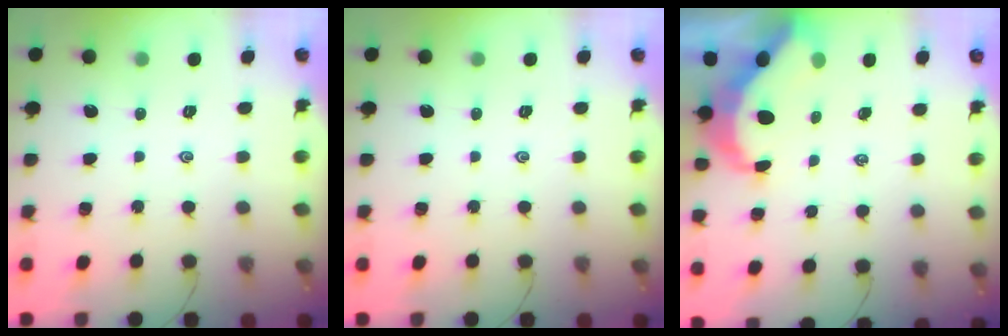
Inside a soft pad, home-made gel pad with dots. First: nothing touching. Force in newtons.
{"total": 0.0}
{"total": 6.3, "press": 6.3, "slide": 0.8}